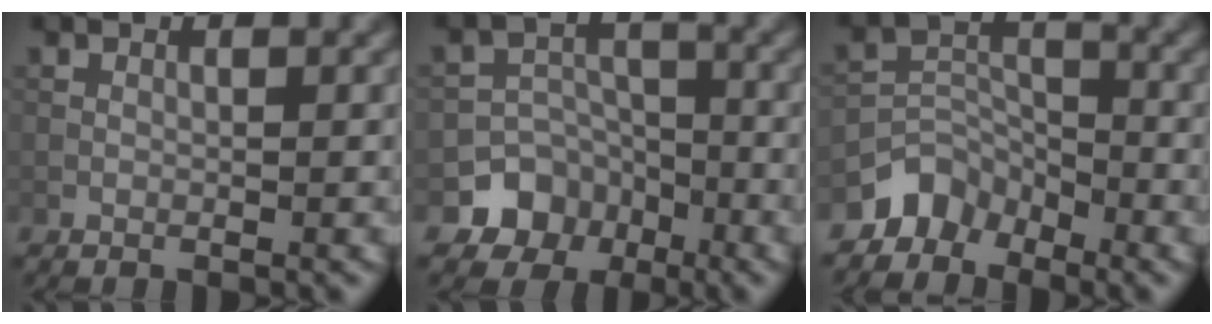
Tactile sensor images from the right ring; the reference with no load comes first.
{"total": 5.5, "force": [-3.0, 4.5, 1.1], "torque": [0.003, 0.003, -0.060]}
{"total": 3.6, "force": [-2.9, 2.0, 0.4], "torque": [0.003, 0.005, -0.060]}